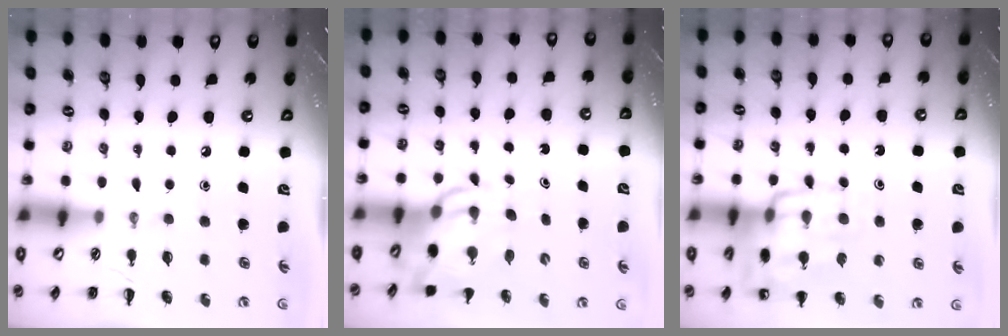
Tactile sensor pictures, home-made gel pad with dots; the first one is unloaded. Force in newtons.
{"total": 9.3, "press": 9.0, "slide": 2.2}
{"total": 17.7, "press": 17.5, "slide": 2.2}